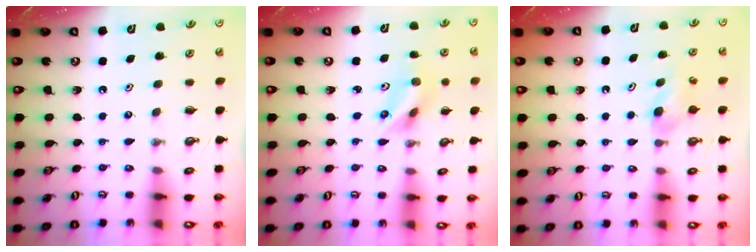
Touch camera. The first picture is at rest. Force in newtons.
{"total": 5.2, "press": 3.8, "slide": 3.6}
{"total": 4.0, "press": 4.0, "slide": 0.4}